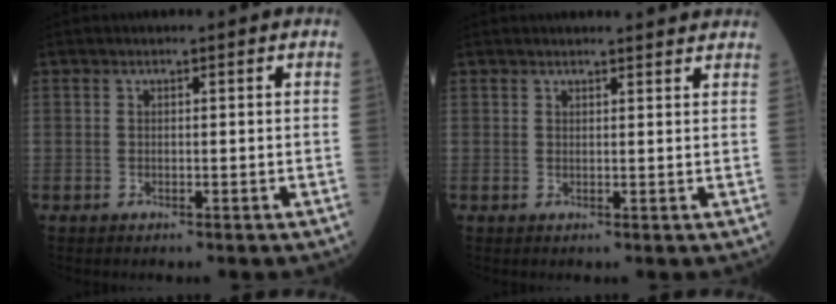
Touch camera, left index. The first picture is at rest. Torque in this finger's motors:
{"motor_torque": [1.07, -1.07, 0.06, 0.00]}